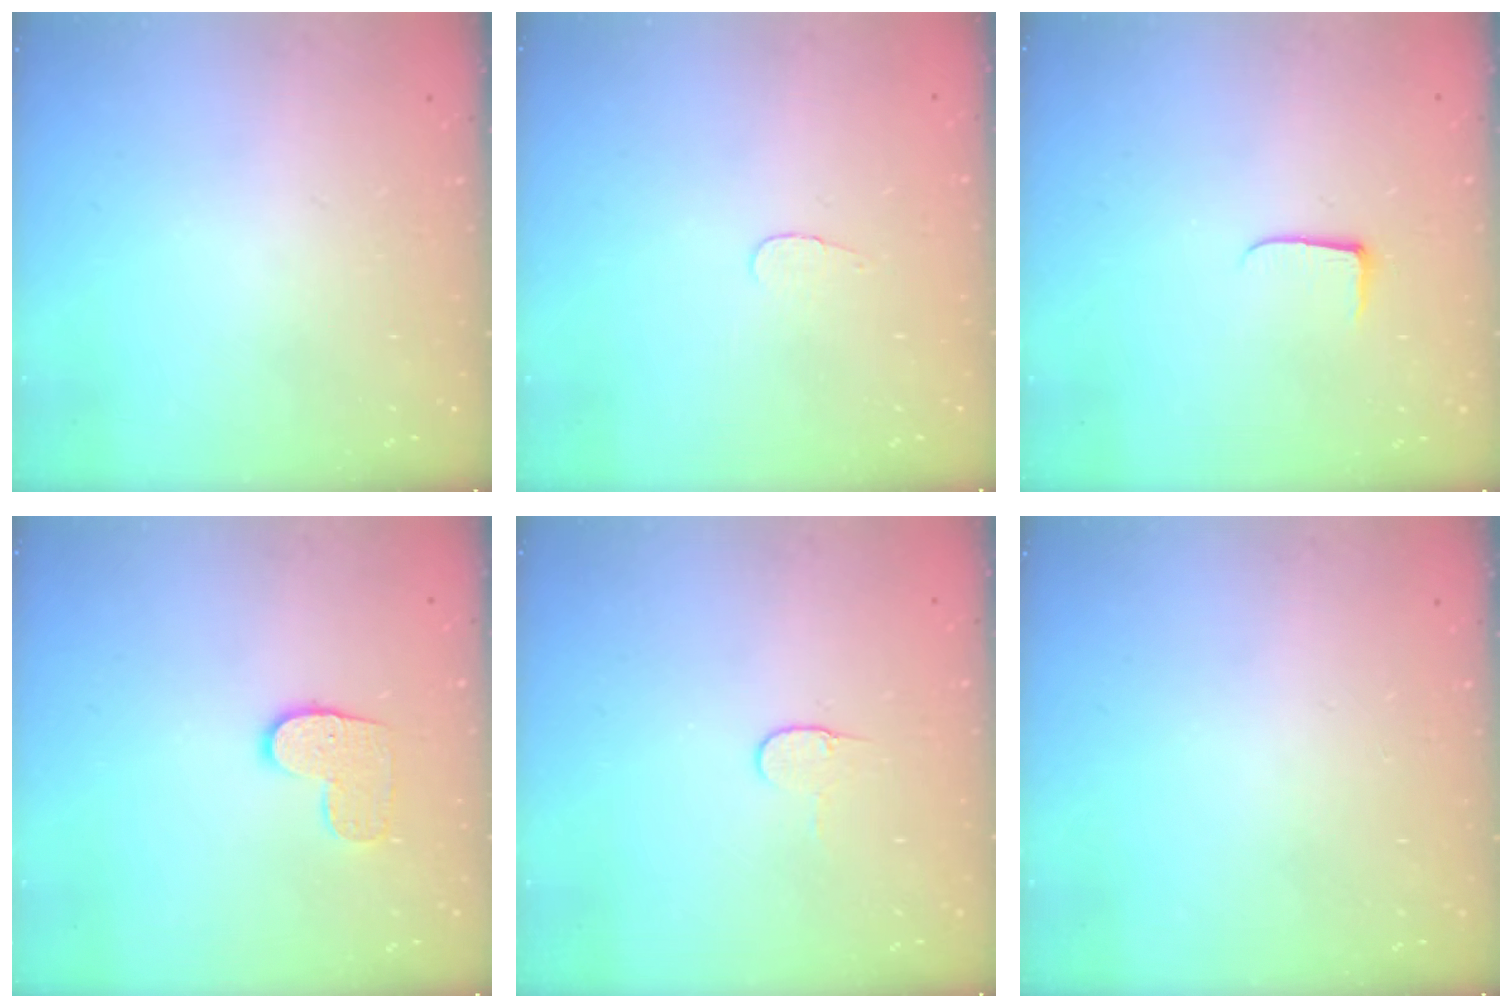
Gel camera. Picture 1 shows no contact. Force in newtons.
{"total": 2.8, "press": 2.8, "slide": 0.3}
{"total": 5.0, "press": 5.0, "slide": 0.5}
{"total": 8.0, "press": 8.0, "slide": 0.4}
{"total": 4.9, "press": 4.9, "slide": 0.4}
{"total": 0.0}